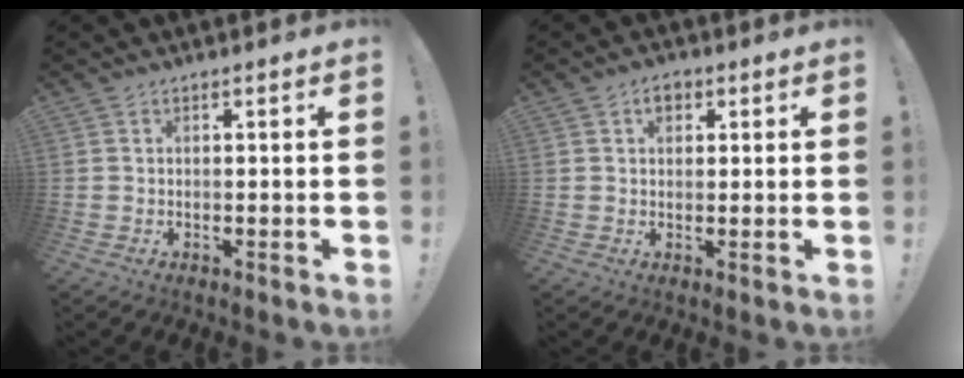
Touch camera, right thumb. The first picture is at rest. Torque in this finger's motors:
{"motor_torque": [0.02, 0.56, 0.20, -0.01, 0.00]}